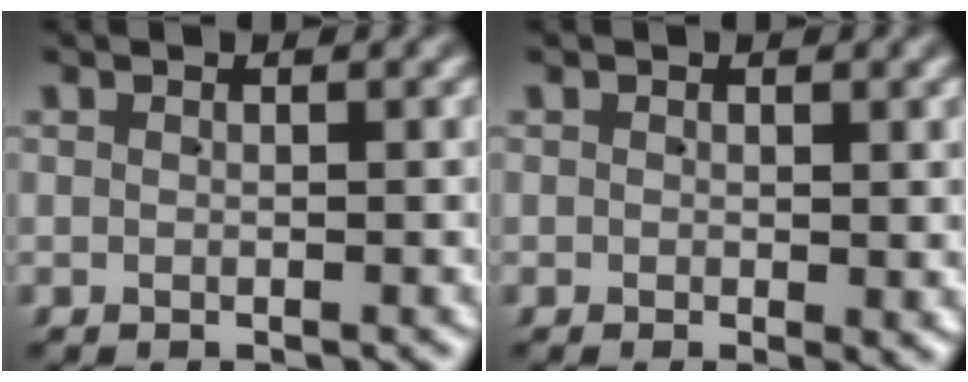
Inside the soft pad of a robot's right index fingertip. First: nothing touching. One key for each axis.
{"total": 0.8, "fx": 0.1, "fy": 0.3, "fz": 0.8, "tx": -0.006, "ty": -0.005, "tz": 0.003}